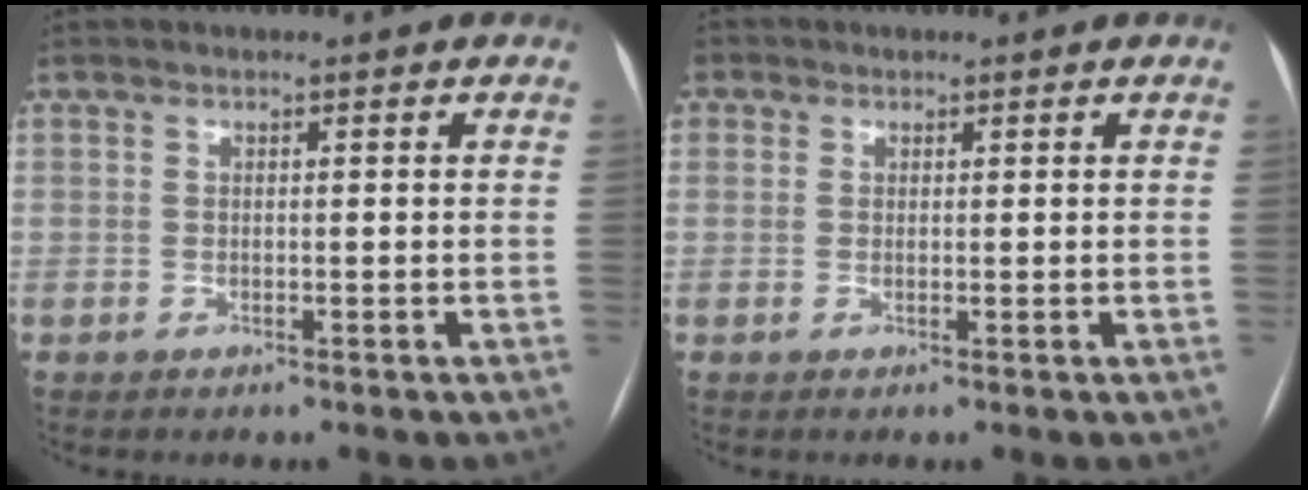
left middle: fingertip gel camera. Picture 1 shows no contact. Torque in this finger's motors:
{"motor_torque": [0.65, -0.59, 0.64, 0.11]}